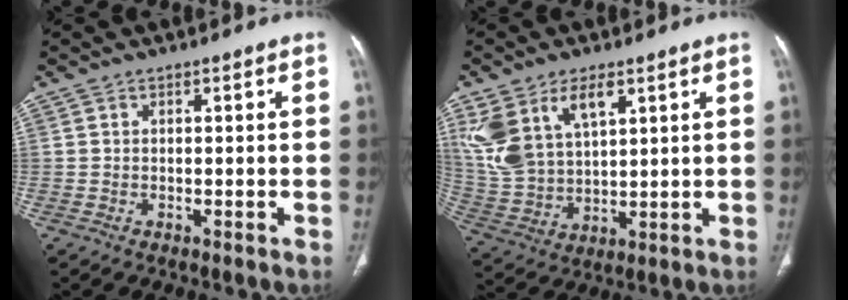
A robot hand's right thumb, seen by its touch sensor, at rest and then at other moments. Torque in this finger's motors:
{"motor_torque": [0.50, 3.05, 1.39, 0.70, 0.15]}